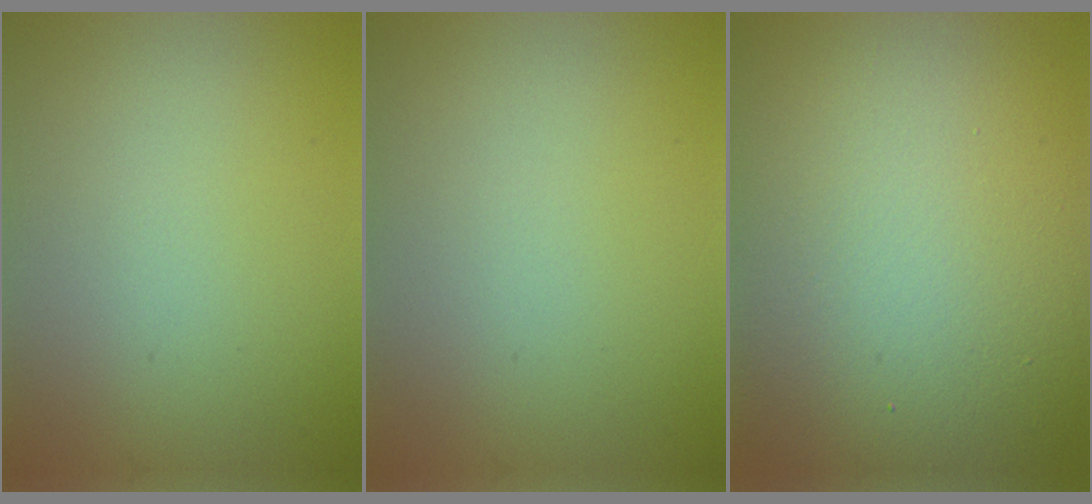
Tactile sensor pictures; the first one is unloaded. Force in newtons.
{"total": 0.0}
{"total": 17.8, "press": 17.8, "slide": 0.6}